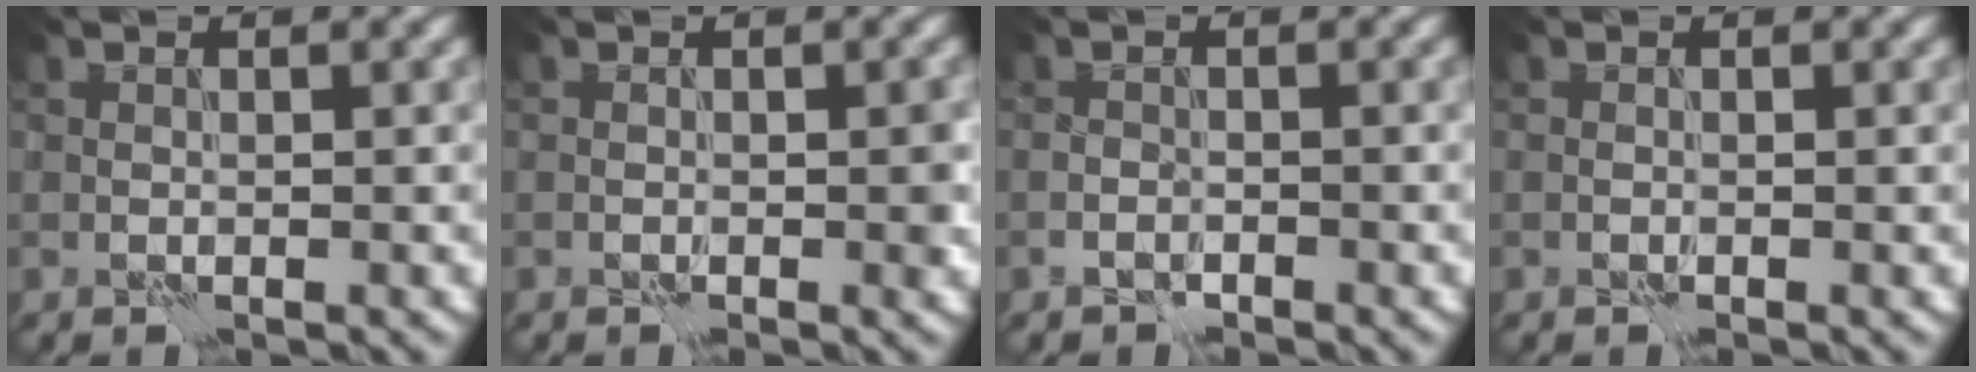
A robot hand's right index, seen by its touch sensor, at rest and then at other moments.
{"total": 1.2, "force": [-0.4, 0.5, 1.0], "torque": [-0.010, 0.000, -0.004]}
{"total": 0.9, "force": [-0.8, 0.3, 0.1], "torque": [-0.001, 0.004, -0.017]}
{"total": 0.0}